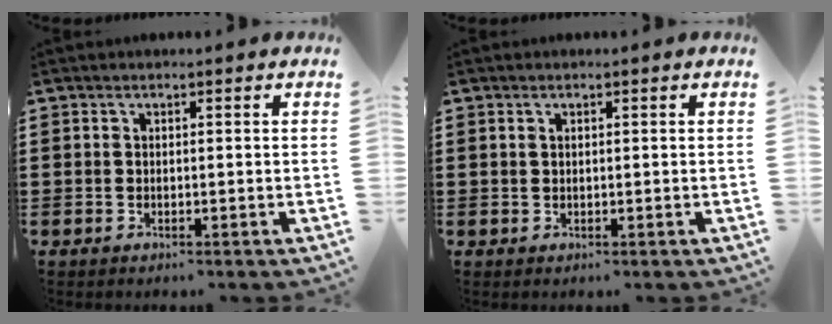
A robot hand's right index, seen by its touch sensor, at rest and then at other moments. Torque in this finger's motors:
{"motor_torque": [-0.12, -0.13, 0.00, 0.00]}